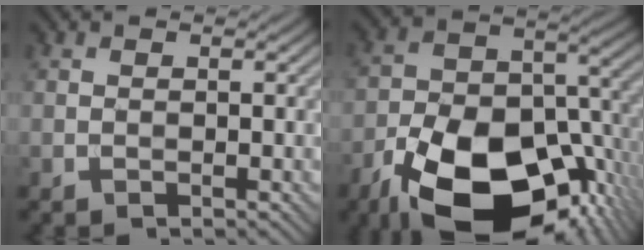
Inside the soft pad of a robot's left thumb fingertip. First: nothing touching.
{"total": 19.5, "force": [-10.5, 10.4, 12.7], "torque": [-0.239, -0.041, -0.155]}